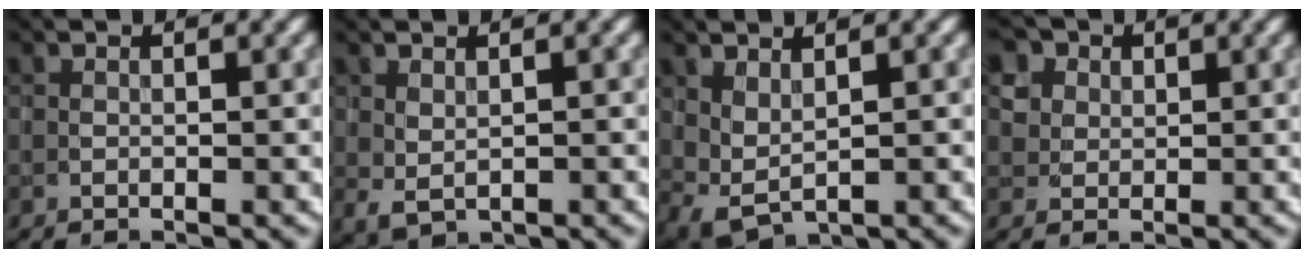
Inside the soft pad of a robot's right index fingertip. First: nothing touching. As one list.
[{"total": 1.3, "force": [0.4, 0.8, 0.9], "torque": [-0.019, -0.006, 0.016]}, {"total": 2.0, "force": [1.2, 0.8, 1.4], "torque": [-0.037, -0.009, 0.030]}, {"total": 7.2, "force": [3.6, 5.3, 3.2], "torque": [-0.072, 0.018, 0.052]}]